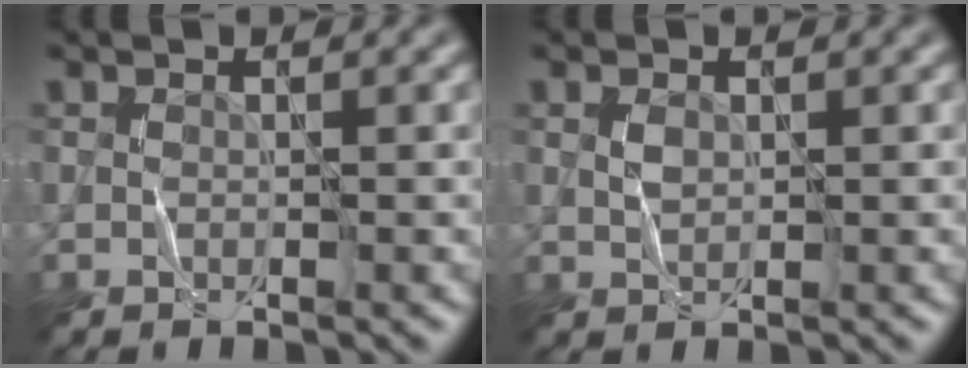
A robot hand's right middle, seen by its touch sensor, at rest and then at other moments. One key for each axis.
{"total": 1.1, "fx": 0.3, "fy": 0.7, "fz": 0.8, "tx": -0.020, "ty": 0.001, "tz": 0.007}